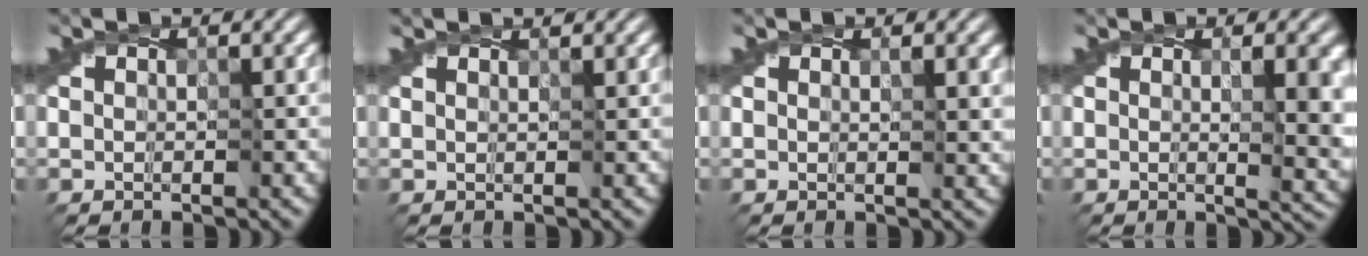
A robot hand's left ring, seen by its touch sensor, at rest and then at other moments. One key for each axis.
{"total": 1.1, "fx": 0.9, "fy": 0.1, "fz": 0.6, "tx": -0.006, "ty": 0.004, "tz": 0.006}
{"total": 1.4, "fx": 0.5, "fy": 0.2, "fz": 1.3, "tx": -0.018, "ty": 0.000, "tz": 0.003}
{"total": 7.8, "fx": 0.3, "fy": 3.2, "fz": 7.2, "tx": -0.081, "ty": -0.003, "tz": 0.003}